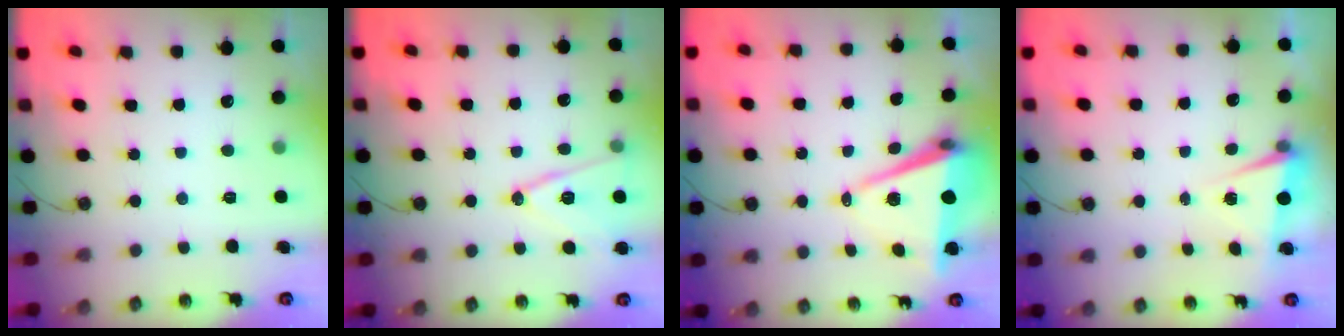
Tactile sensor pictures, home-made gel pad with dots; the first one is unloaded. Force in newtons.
{"total": 13.1, "press": 12.7, "slide": 3.2}
{"total": 8.4, "press": 7.3, "slide": 4.1}
{"total": 1.9, "press": 1.4, "slide": 1.3}